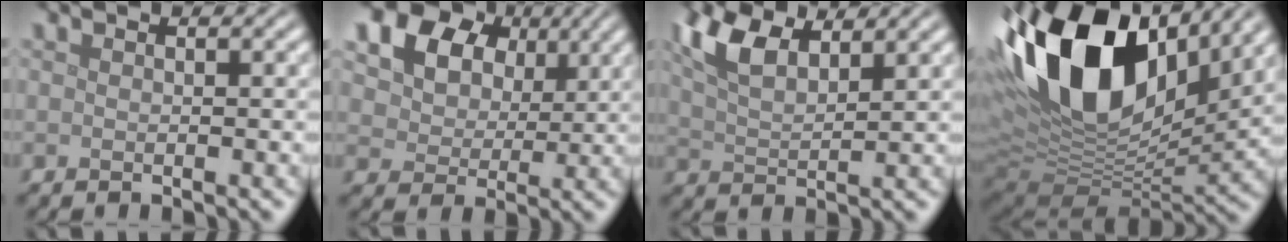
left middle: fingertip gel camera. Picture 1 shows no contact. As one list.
[{"total": 18.5, "force": [9.3, 13.6, 8.5], "torque": [-0.204, 0.033, 0.162]}, {"total": 5.5, "force": [3.5, 2.3, 3.6], "torque": [-0.081, 0.011, 0.067]}, {"total": 17.3, "force": [7.0, 9.1, 12.9], "torque": [-0.257, 0.029, 0.116]}]